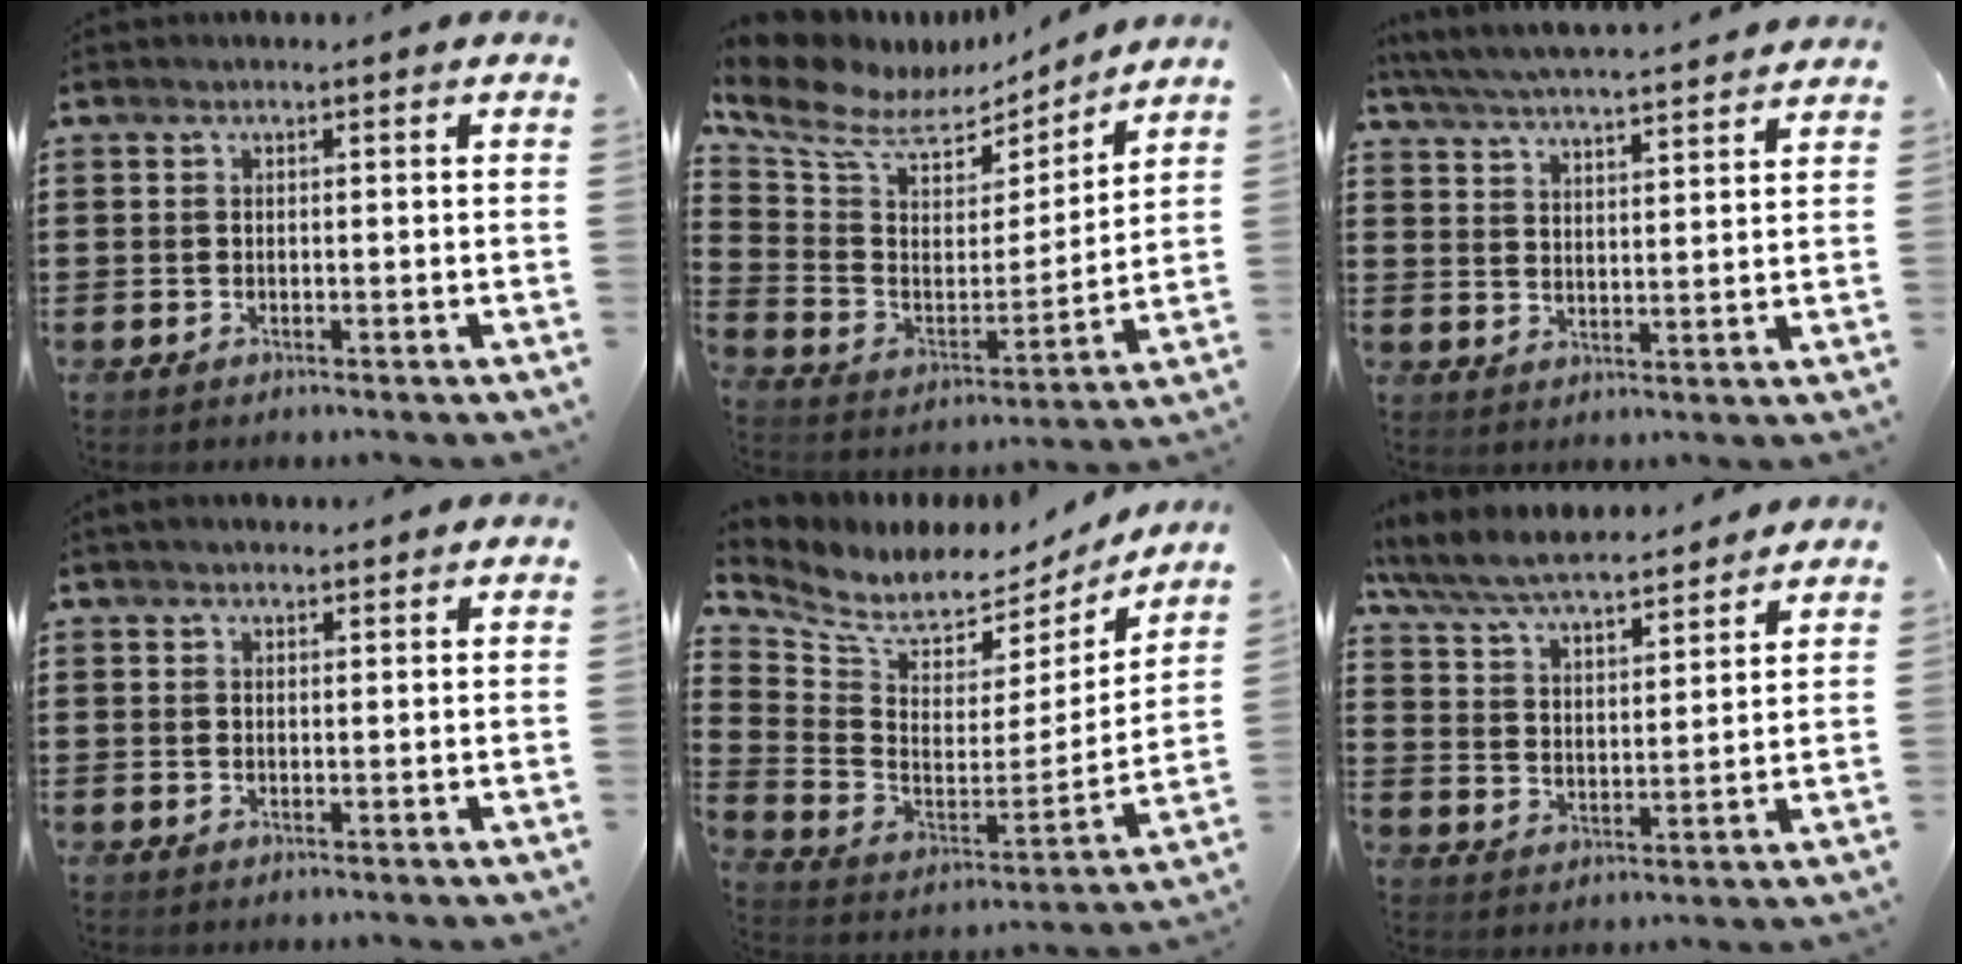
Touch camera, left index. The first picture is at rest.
{"total": 7.9, "force": [6.2, 3.8, 3.3], "torque": [-0.102, -0.038, 0.107]}
{"total": 5.2, "force": [5.1, -0.1, 1.0], "torque": [-0.042, -0.030, 0.089]}
{"total": 1.1, "force": [1.0, 0.4, 0.3], "torque": [-0.008, 0.003, 0.019]}
{"total": 6.1, "force": [5.4, 2.1, 1.8], "torque": [-0.073, -0.052, 0.092]}
{"total": 7.3, "force": [6.7, 0.8, 2.6], "torque": [-0.079, -0.035, 0.118]}